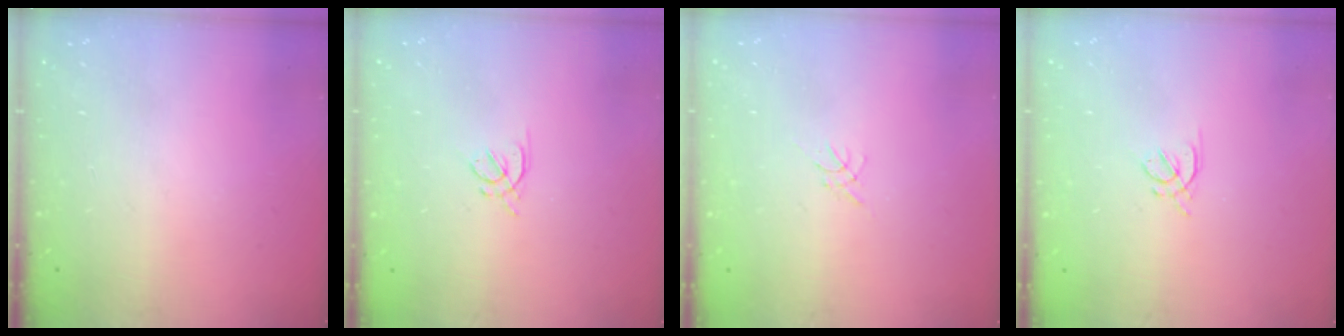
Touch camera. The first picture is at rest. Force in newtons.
{"total": 2.5, "press": 2.4, "slide": 0.6}
{"total": 0.0}
{"total": 2.5, "press": 2.4, "slide": 0.6}